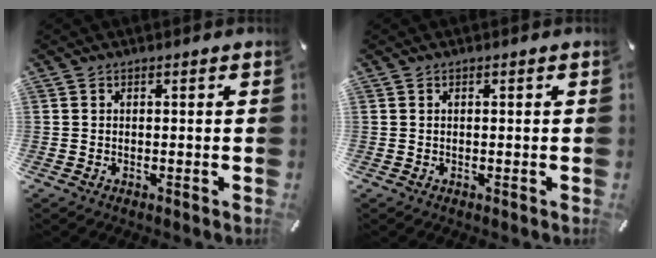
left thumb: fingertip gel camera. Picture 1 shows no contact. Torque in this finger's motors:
{"motor_torque": [0.21, 0.25, 0.00, 0.10, 0.02]}